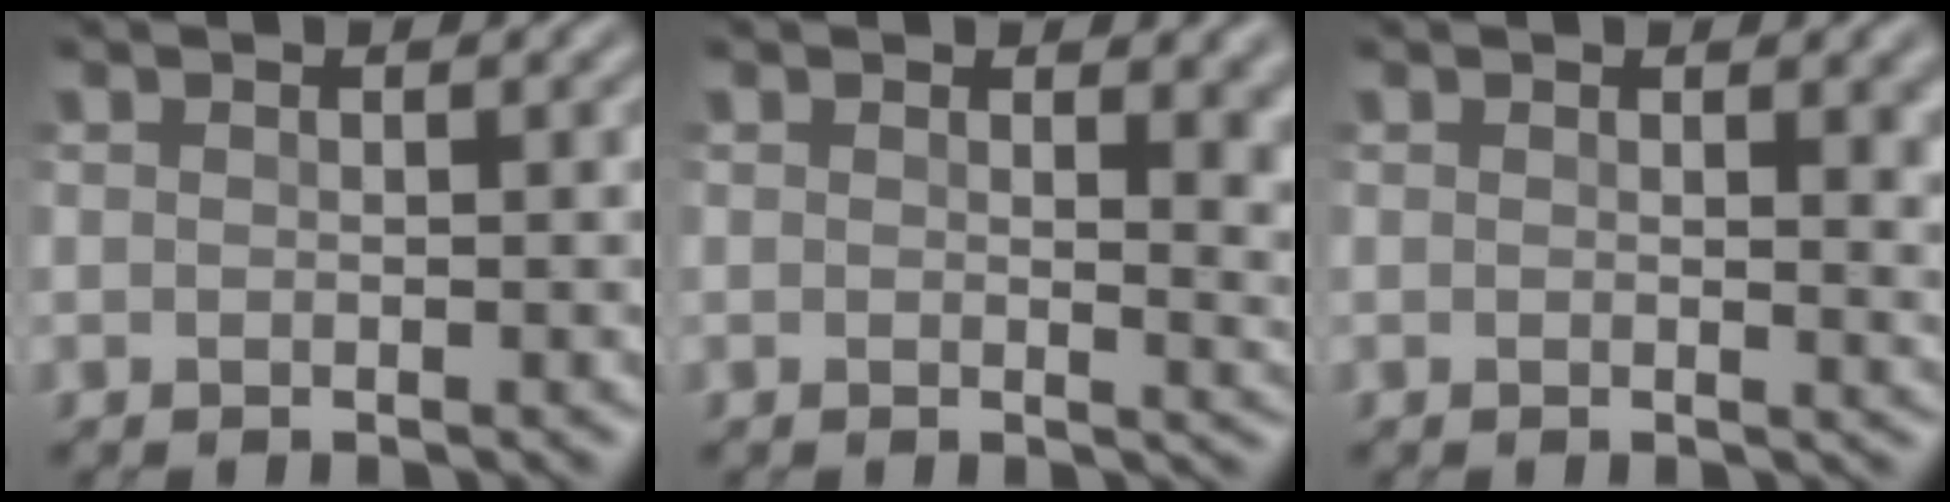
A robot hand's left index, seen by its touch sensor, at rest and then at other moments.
{"total": 4.3, "force": [1.3, 1.9, 3.6], "torque": [-0.026, -0.010, 0.023]}
{"total": 2.8, "force": [0.8, 0.9, 2.5], "torque": [-0.019, 0.001, 0.011]}